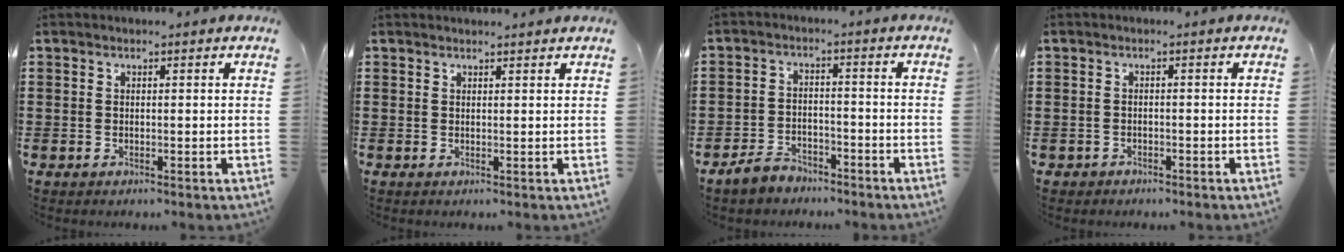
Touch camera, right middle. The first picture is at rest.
{"total": 0.8, "force": [0.8, -0.1, 0.1], "torque": [-0.002, -0.004, 0.016]}
{"total": 4.0, "force": [-3.7, 1.5, 0.2], "torque": [-0.017, 0.005, -0.078]}
{"total": 1.4, "force": [-1.2, 0.8, -0.2], "torque": [-0.003, -0.001, -0.026]}